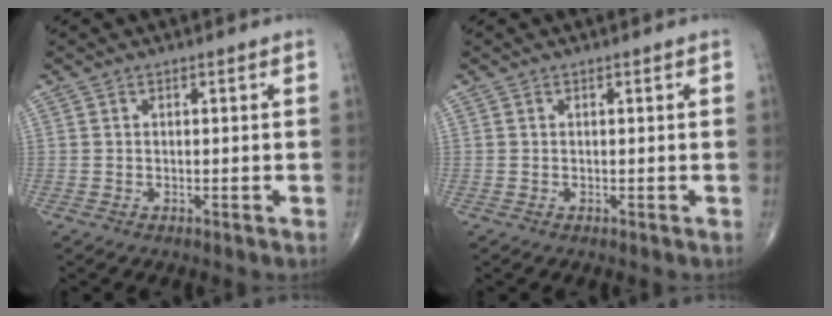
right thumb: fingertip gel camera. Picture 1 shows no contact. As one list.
[{"total": 0.0}]